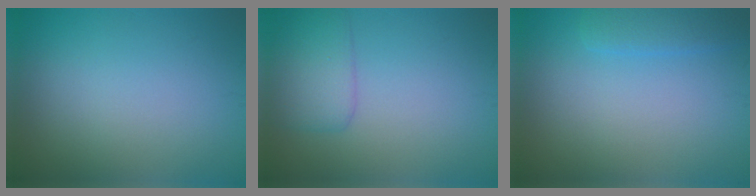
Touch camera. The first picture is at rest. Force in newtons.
{"total": 3.1, "press": 3.1, "slide": 0.1}
{"total": 2.2, "press": 2.2, "slide": 0.1}